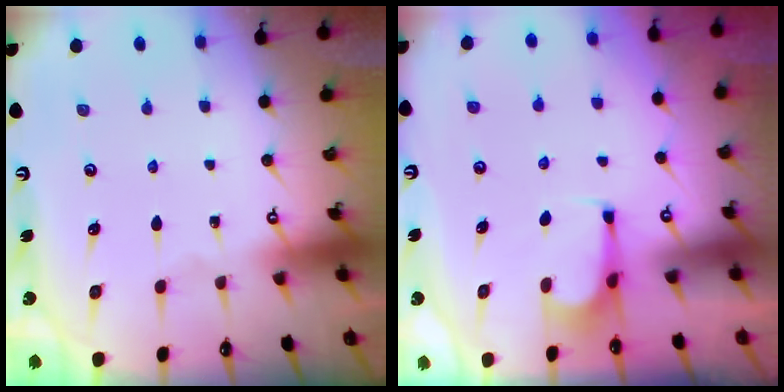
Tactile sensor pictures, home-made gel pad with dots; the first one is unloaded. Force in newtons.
{"total": 0.7, "press": 0.7, "slide": 0.3}